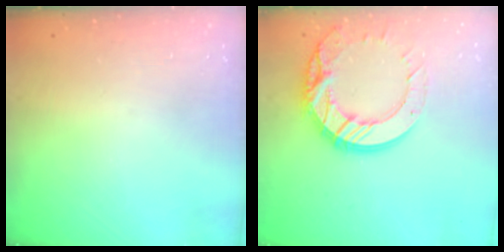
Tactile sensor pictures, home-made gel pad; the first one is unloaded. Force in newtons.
{"total": 18.4, "press": 18.3, "slide": 1.9}